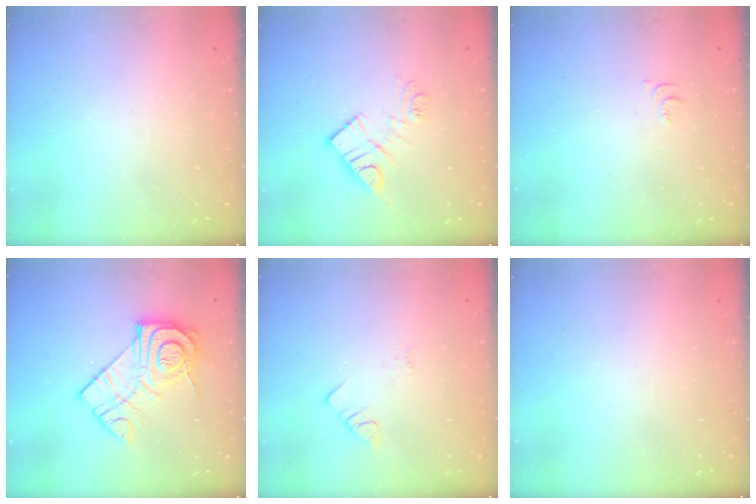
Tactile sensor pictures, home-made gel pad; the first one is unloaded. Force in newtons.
{"total": 11.1, "press": 11.1, "slide": 0.8}
{"total": 6.5, "press": 6.5, "slide": 0.9}
{"total": 14.1, "press": 14.1, "slide": 0.3}
{"total": 2.1, "press": 2.1, "slide": 0.4}
{"total": 0.0}